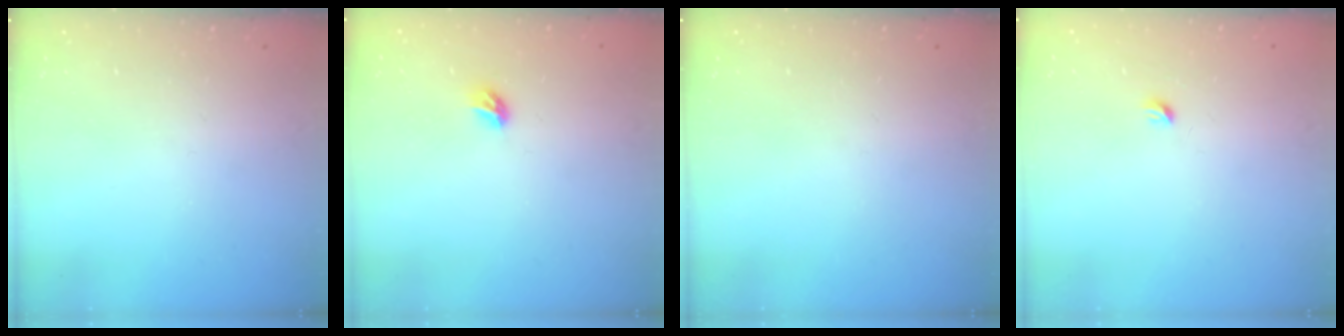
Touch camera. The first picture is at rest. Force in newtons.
{"total": 5.8, "press": 5.8, "slide": 0.7}
{"total": 0.0}
{"total": 3.2, "press": 3.1, "slide": 0.5}